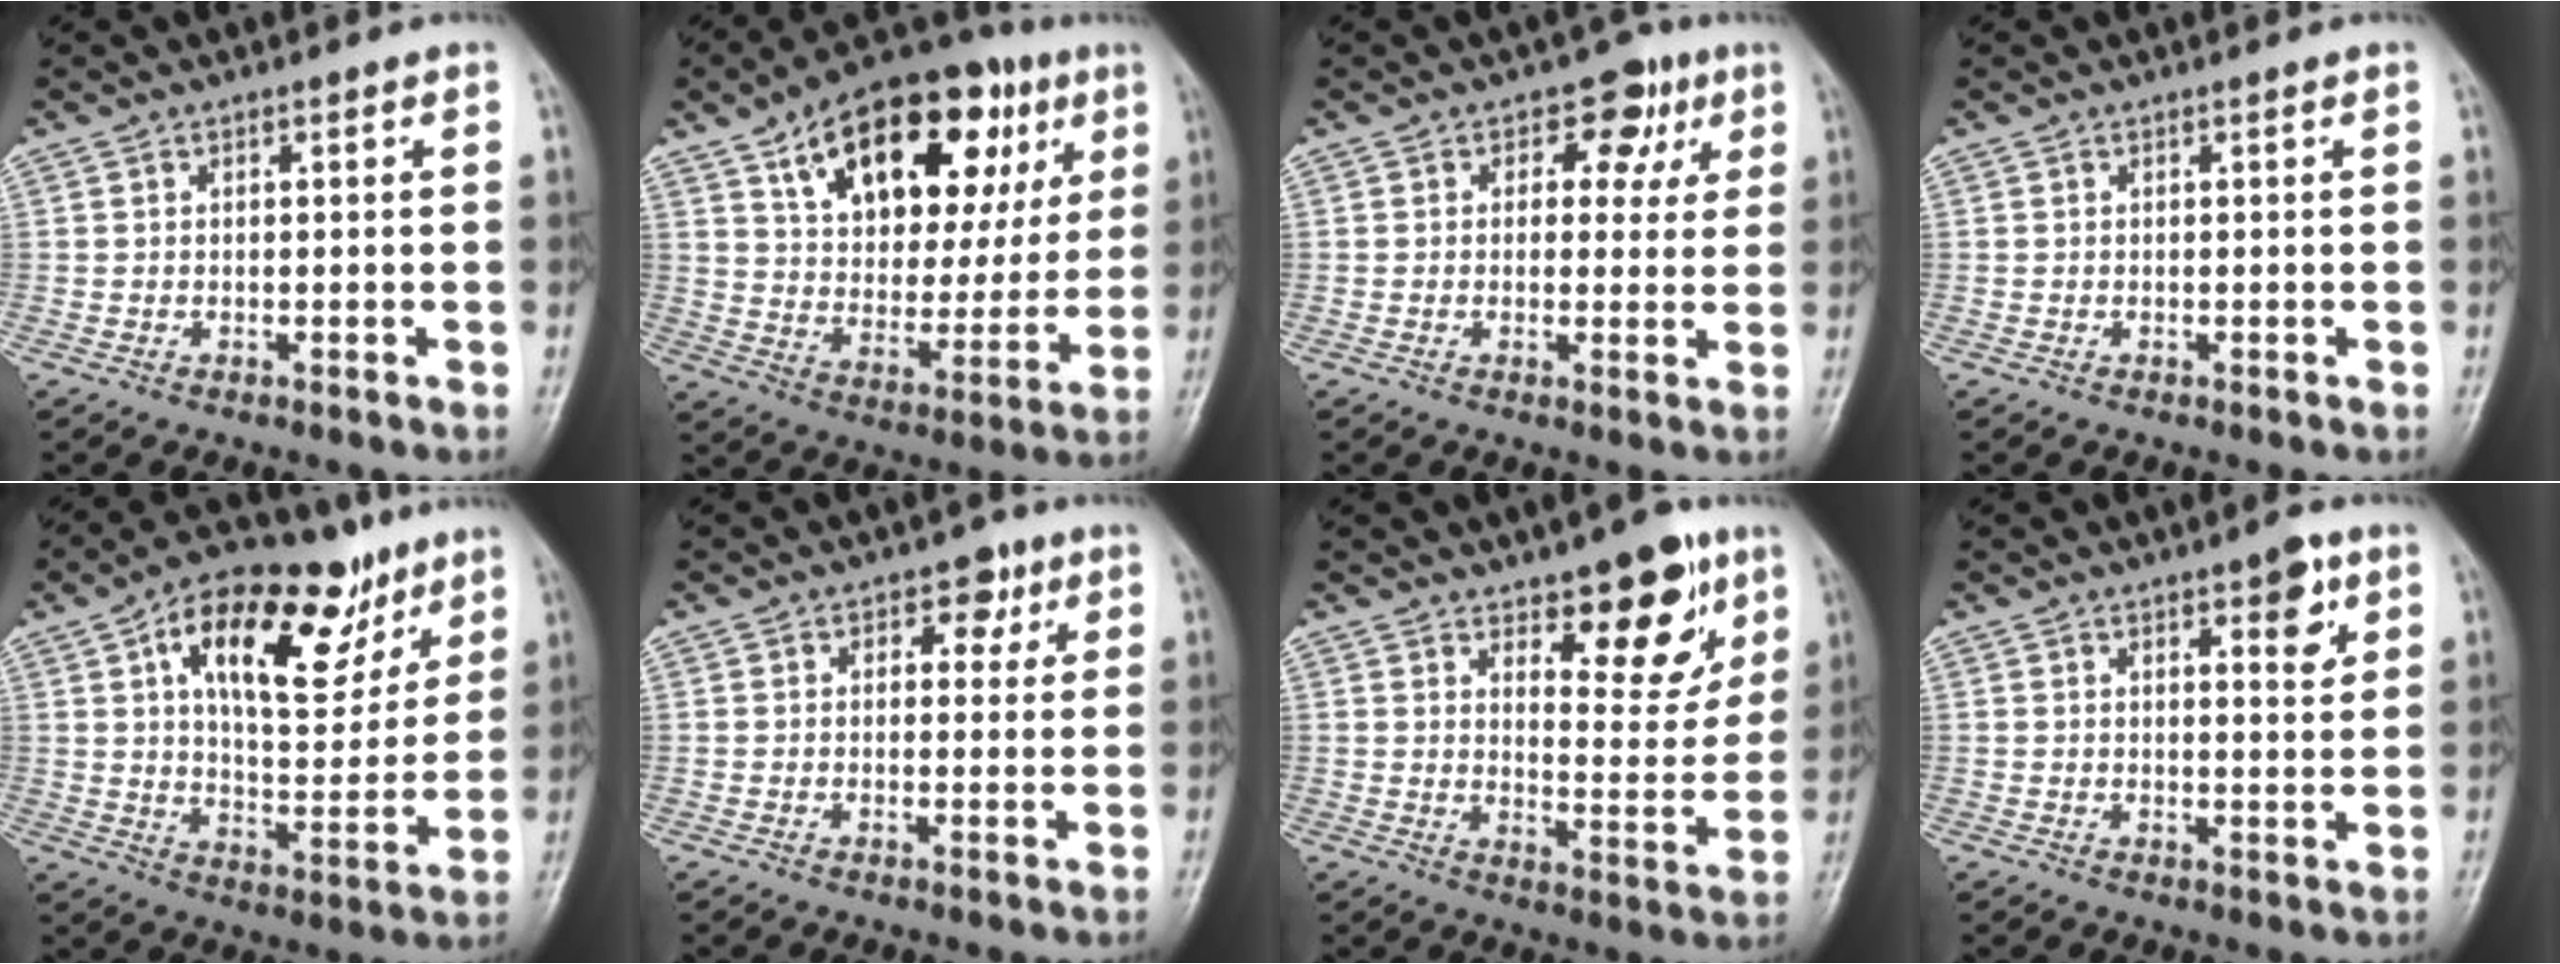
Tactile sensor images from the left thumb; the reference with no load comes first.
{"total": 25.8, "force": [11.7, 13.9, 18.3], "torque": [-0.237, -0.002, 0.186]}
{"total": 6.4, "force": [2.5, 4.6, 3.7], "torque": [-0.002, -0.002, 0.023]}
{"total": 0.0}
{"total": 21.7, "force": [10.6, 10.6, 15.7], "torque": [-0.199, -0.021, 0.171]}
{"total": 4.1, "force": [1.8, 2.9, 2.2], "torque": [-0.001, -0.003, 0.019]}
{"total": 12.7, "force": [7.5, 5.5, 8.6], "torque": [-0.075, -0.047, 0.109]}
{"total": 5.6, "force": [2.8, 2.1, 4.3], "torque": [-0.045, -0.014, 0.036]}